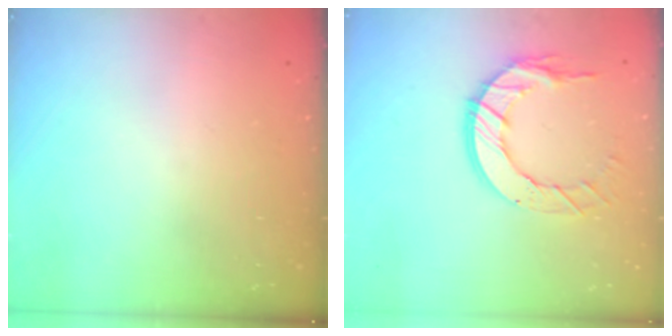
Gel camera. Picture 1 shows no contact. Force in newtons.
{"total": 12.3, "press": 12.3, "slide": 1.2}